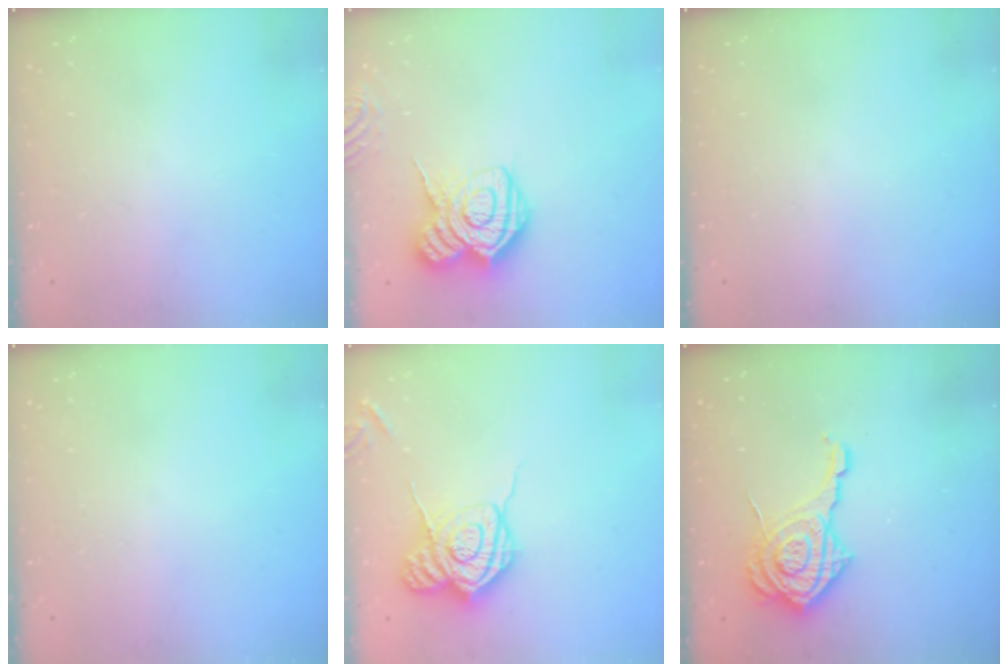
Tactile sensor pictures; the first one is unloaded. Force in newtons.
{"total": 13.5, "press": 13.5, "slide": 0.9}
{"total": 0.0}
{"total": 0.0}
{"total": 14.2, "press": 14.1, "slide": 0.8}
{"total": 13.9, "press": 13.8, "slide": 1.7}